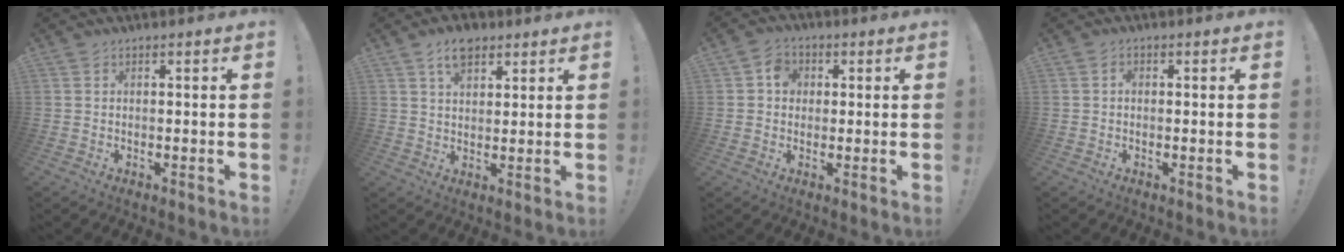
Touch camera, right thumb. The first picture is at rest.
{"total": 7.0, "force": [4.3, 4.0, 3.7], "torque": [-0.061, -0.009, 0.079]}
{"total": 5.3, "force": [0.7, 4.6, 2.5], "torque": [-0.035, 0.009, 0.012]}
{"total": 1.0, "force": [-0.2, 0.8, 0.6], "torque": [-0.018, 0.007, -0.004]}